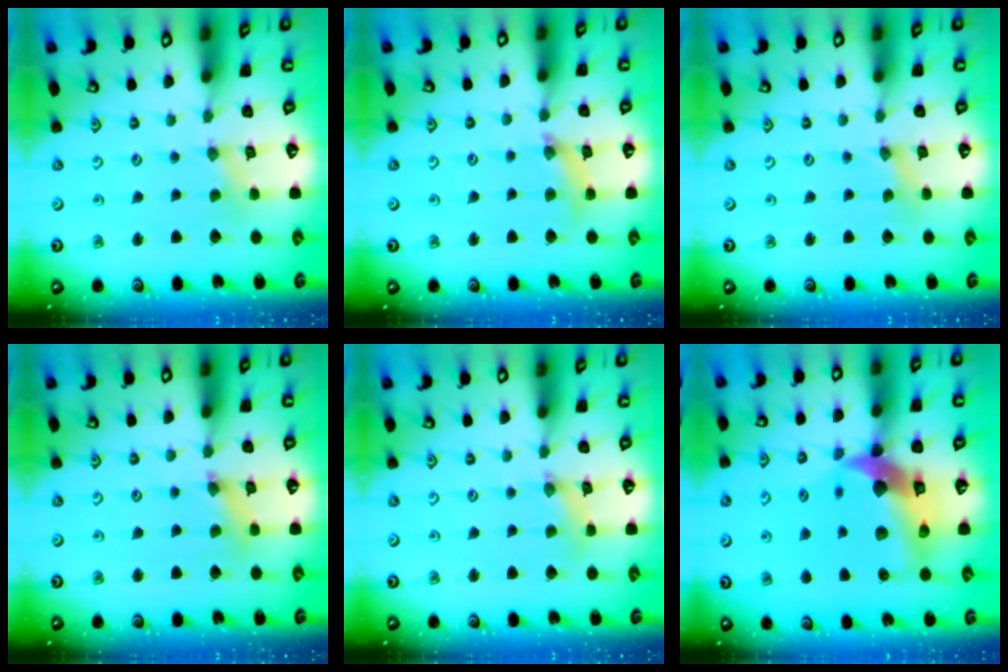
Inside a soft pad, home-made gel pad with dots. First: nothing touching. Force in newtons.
{"total": 5.2, "press": 5.1, "slide": 0.6}
{"total": 0.0}
{"total": 1.8, "press": 1.8, "slide": 0.3}
{"total": 2.5, "press": 2.5, "slide": 0.3}
{"total": 14.1, "press": 14.0, "slide": 2.1}